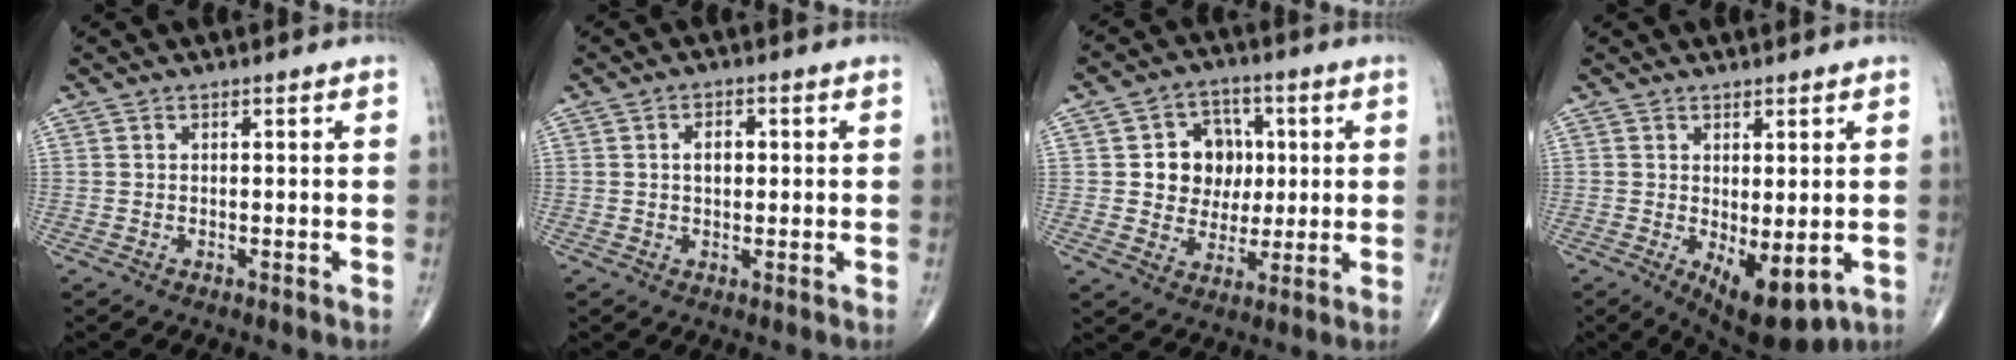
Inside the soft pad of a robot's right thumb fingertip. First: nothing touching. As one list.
[{"total": 3.2, "force": [0.4, 2.1, 2.4], "torque": [-0.034, 0.005, 0.006]}, {"total": 10.6, "force": [1.5, 9.2, 5.0], "torque": [-0.018, 0.005, 0.027]}, {"total": 9.2, "force": [-2.1, 3.9, 8.0], "torque": [-0.104, -0.016, -0.015]}]